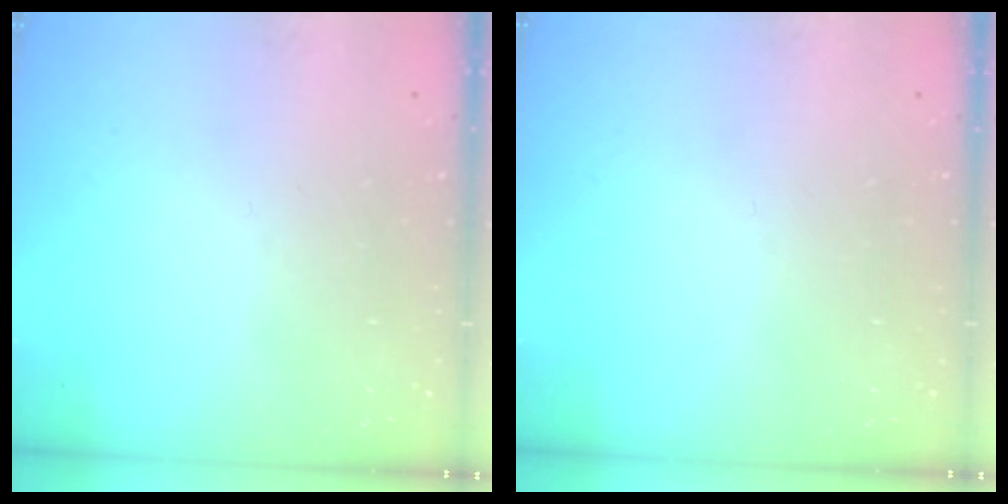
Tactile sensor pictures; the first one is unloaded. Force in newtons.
{"total": 0.0}